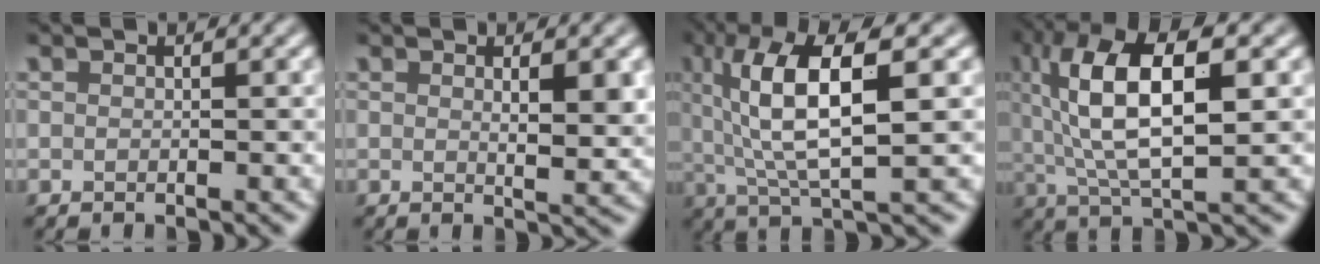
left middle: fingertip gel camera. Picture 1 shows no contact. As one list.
[{"total": 2.7, "force": [0.8, 0.7, 2.5], "torque": [-0.036, -0.005, 0.014]}, {"total": 9.0, "force": [2.1, 2.4, 8.4], "torque": [-0.151, 0.004, 0.039]}, {"total": 10.4, "force": [2.2, 3.6, 9.5], "torque": [-0.179, 0.011, 0.038]}]